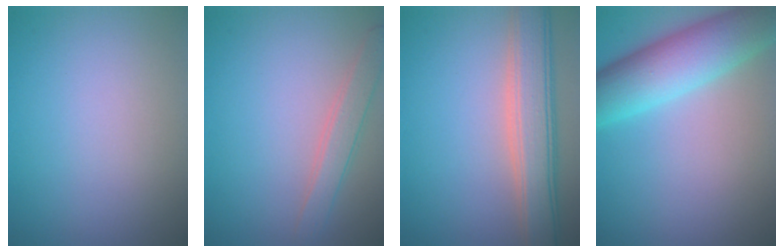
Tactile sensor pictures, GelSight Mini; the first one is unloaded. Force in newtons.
{"total": 2.4, "press": 2.4, "slide": 0.1}
{"total": 6.0, "press": 5.9, "slide": 0.5}
{"total": 7.7, "press": 7.7, "slide": 0.2}